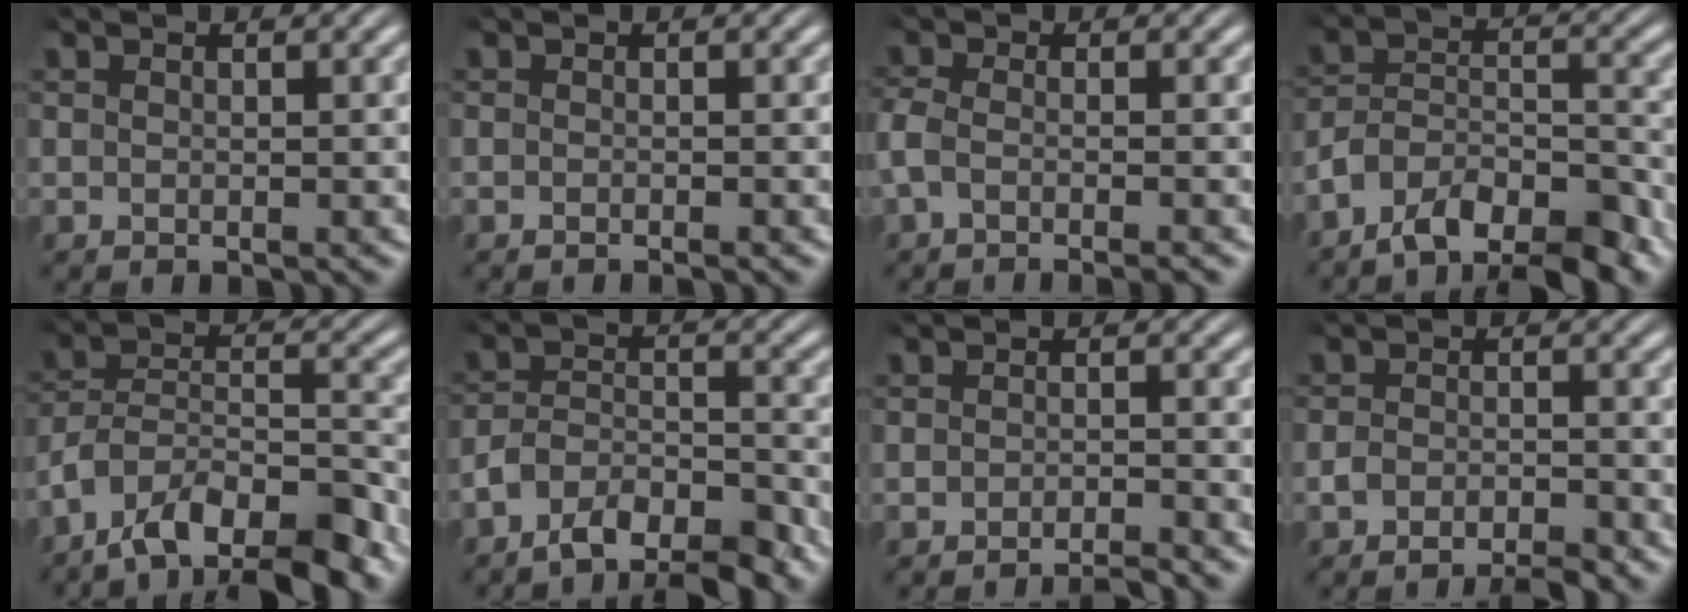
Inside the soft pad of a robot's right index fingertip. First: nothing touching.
{"total": 0.8, "force": [-0.7, -0.1, 0.3], "torque": [-0.003, 0.002, -0.015]}
{"total": 3.4, "force": [-1.9, 1.3, 2.5], "torque": [-0.056, -0.009, -0.029]}
{"total": 10.1, "force": [-6.9, 6.4, 3.9], "torque": [-0.076, -0.038, -0.115]}
{"total": 10.7, "force": [-5.9, 7.3, 5.2], "torque": [-0.104, -0.036, -0.097]}
{"total": 7.9, "force": [-5.8, 4.3, 3.3], "torque": [-0.056, -0.025, -0.100]}
{"total": 2.0, "force": [-1.9, -0.1, 0.5], "torque": [-0.004, -0.003, -0.036]}
{"total": 2.6, "force": [-2.3, 0.5, 1.0], "torque": [-0.019, -0.006, -0.042]}